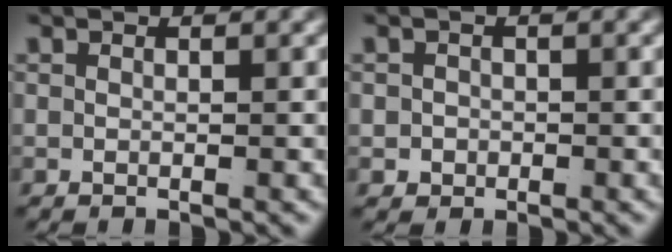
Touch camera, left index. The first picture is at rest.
{"total": 1.9, "force": [-0.7, 1.7, 0.4], "torque": [-0.017, -0.016, -0.005]}